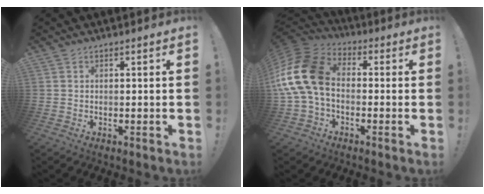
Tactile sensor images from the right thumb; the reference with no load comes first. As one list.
[{"total": 18.4, "force": [0.0, 12.2, 13.8], "torque": [-0.266, 0.024, 0.009]}]